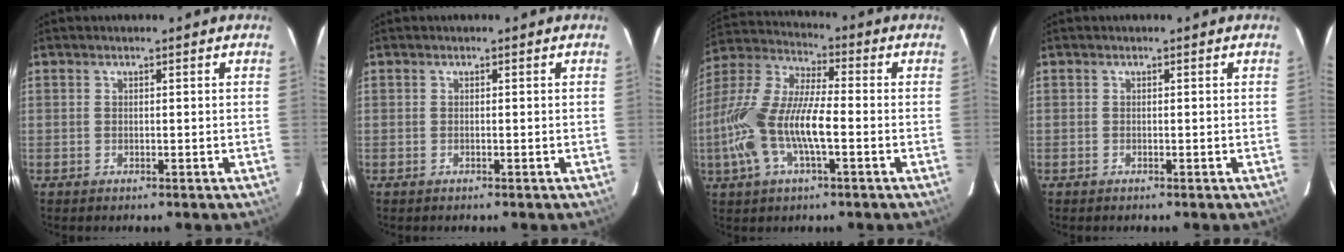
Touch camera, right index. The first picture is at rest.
{"total": 0.0}
{"total": 15.7, "force": [-3.8, 5.2, 14.3], "torque": [-0.297, 0.000, -0.075]}
{"total": 0.0}